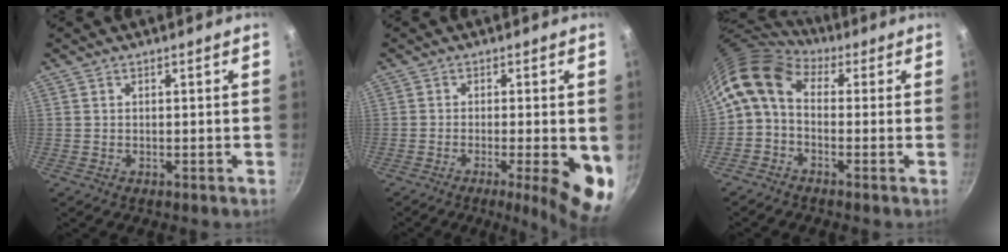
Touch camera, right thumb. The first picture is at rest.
{"total": 10.1, "force": [-2.7, 2.2, 9.4], "torque": [-0.121, 0.001, -0.036]}
{"total": 9.3, "force": [0.7, 6.4, 6.8], "torque": [-0.128, 0.028, -0.009]}